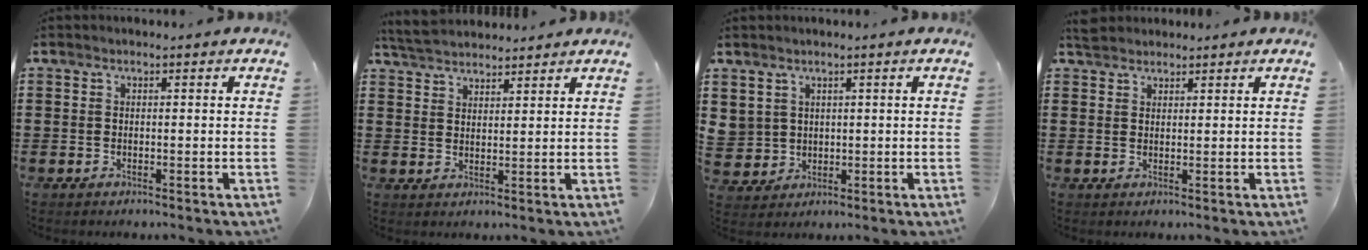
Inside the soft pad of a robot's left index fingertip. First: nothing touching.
{"total": 4.2, "force": [4.0, 0.9, 0.8], "torque": [-0.031, -0.006, 0.076]}
{"total": 2.7, "force": [1.3, 2.4, 0.2], "torque": [-0.019, 0.008, 0.023]}
{"total": 2.2, "force": [2.0, 0.8, 0.3], "torque": [-0.012, 0.005, 0.040]}